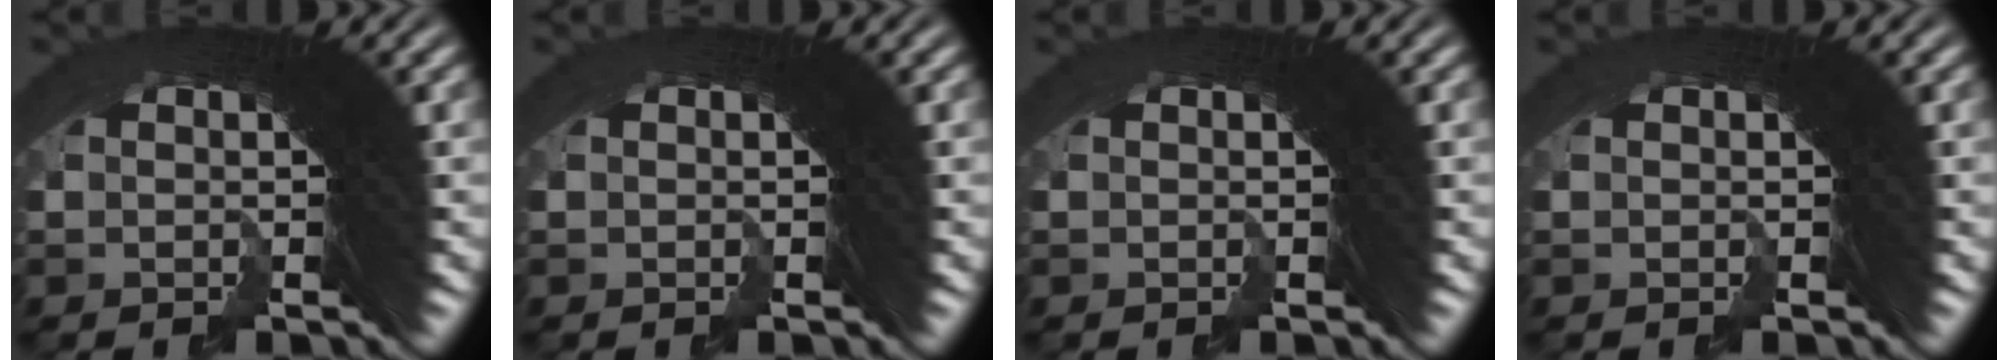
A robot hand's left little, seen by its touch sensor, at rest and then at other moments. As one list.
[{"total": 0.0}, {"total": 0.0}, {"total": 0.0}]